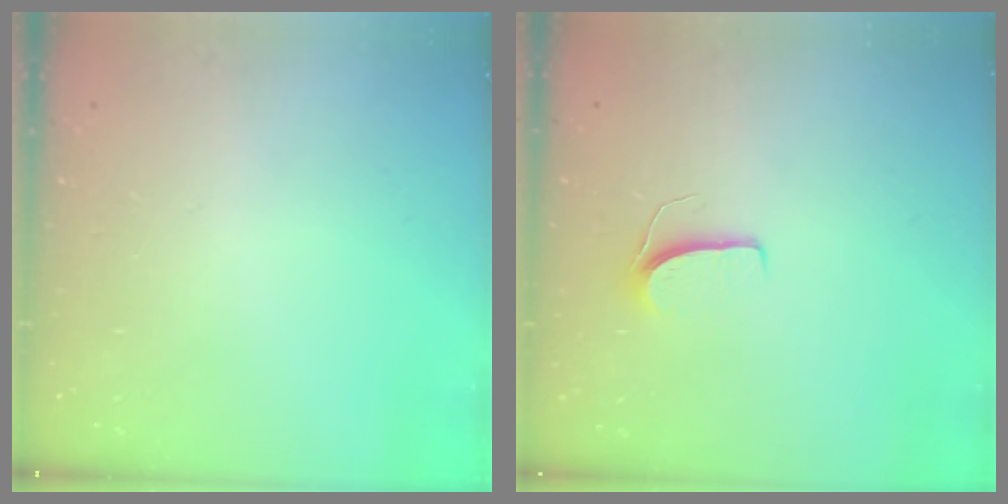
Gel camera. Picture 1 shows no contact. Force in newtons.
{"total": 6.2, "press": 6.2, "slide": 0.5}